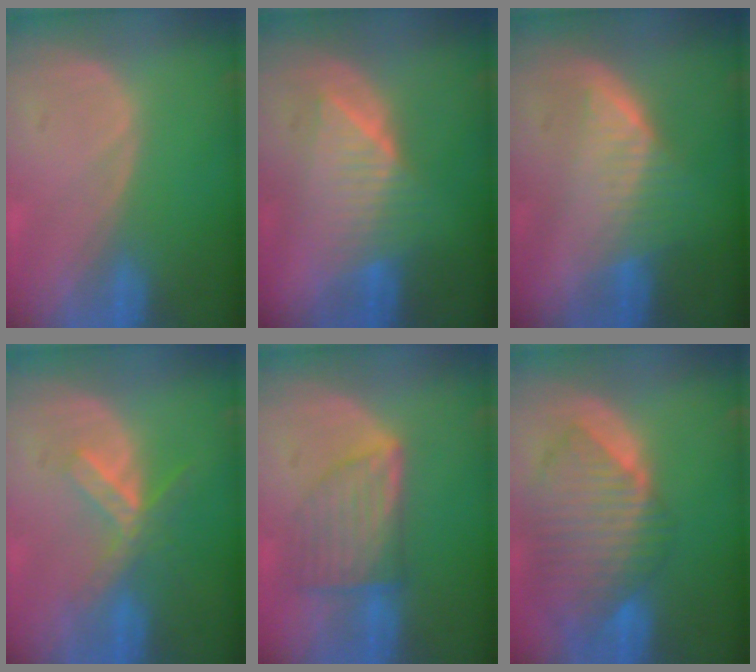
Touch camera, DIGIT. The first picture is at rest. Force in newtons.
{"total": 6.4, "press": 6.3, "slide": 1.1}
{"total": 6.5, "press": 5.7, "slide": 3.2}
{"total": 5.2, "press": 5.1, "slide": 1.0}
{"total": 7.4, "press": 6.6, "slide": 3.4}
{"total": 10.3, "press": 8.9, "slide": 5.1}